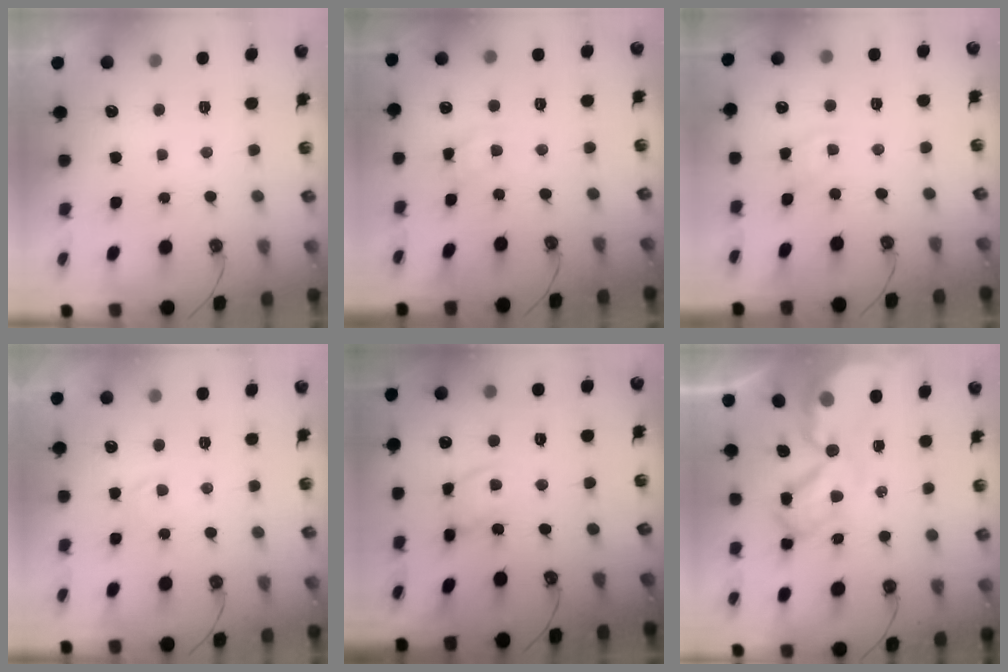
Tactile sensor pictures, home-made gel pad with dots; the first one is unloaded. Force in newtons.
{"total": 5.2, "press": 5.2, "slide": 0.4}
{"total": 3.6, "press": 3.6, "slide": 0.5}
{"total": 2.7, "press": 2.7, "slide": 0.4}
{"total": 9.2, "press": 9.2, "slide": 0.6}
{"total": 8.6, "press": 8.5, "slide": 0.7}